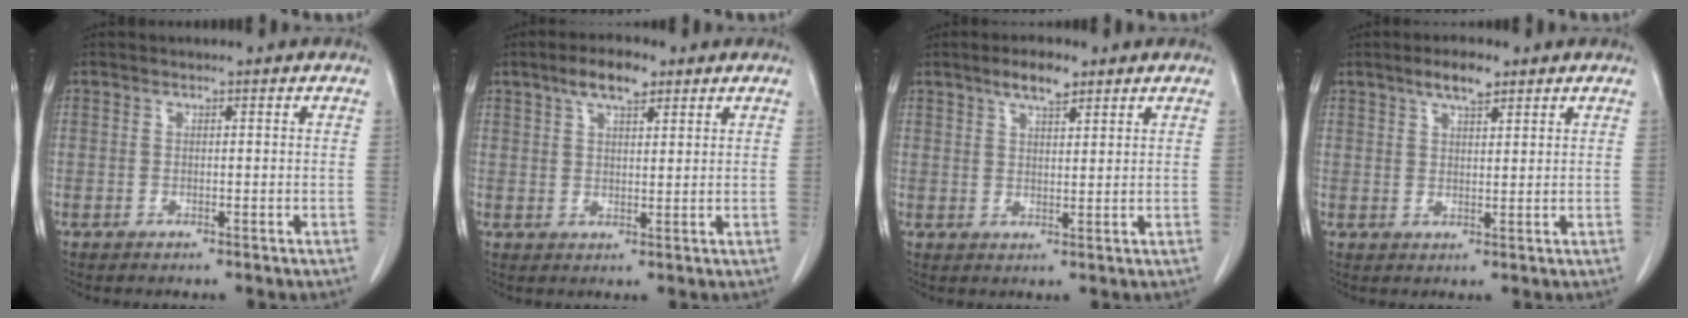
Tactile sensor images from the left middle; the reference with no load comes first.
{"total": 5.5, "force": [3.5, 1.7, 3.8], "torque": [-0.073, 0.010, 0.059]}
{"total": 4.4, "force": [3.1, 1.2, 2.9], "torque": [-0.055, 0.004, 0.053]}
{"total": 4.2, "force": [2.9, 1.1, 2.8], "torque": [-0.053, 0.004, 0.049]}